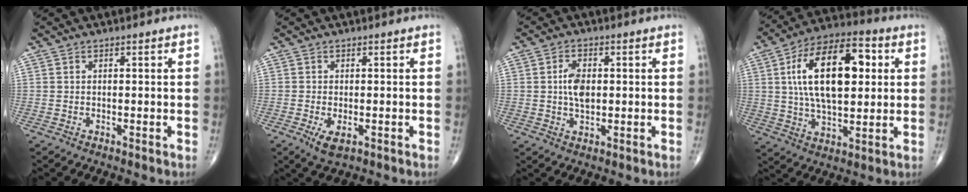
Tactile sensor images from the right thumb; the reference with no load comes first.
{"total": 3.6, "force": [-1.3, 1.6, 2.9], "torque": [-0.056, -0.008, -0.020]}
{"total": 5.5, "force": [0.4, 3.2, 4.4], "torque": [-0.078, 0.001, 0.006]}
{"total": 21.7, "force": [4.4, 10.9, 18.2], "torque": [-0.294, 0.011, 0.067]}